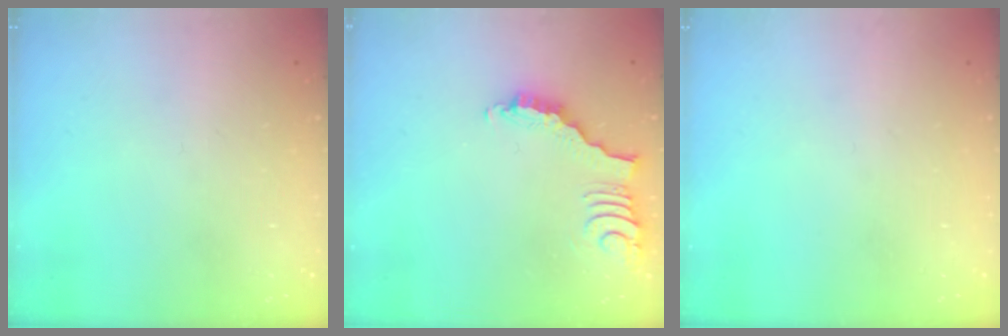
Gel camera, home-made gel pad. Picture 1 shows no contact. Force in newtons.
{"total": 3.5, "press": 3.5, "slide": 0.4}
{"total": 0.0}